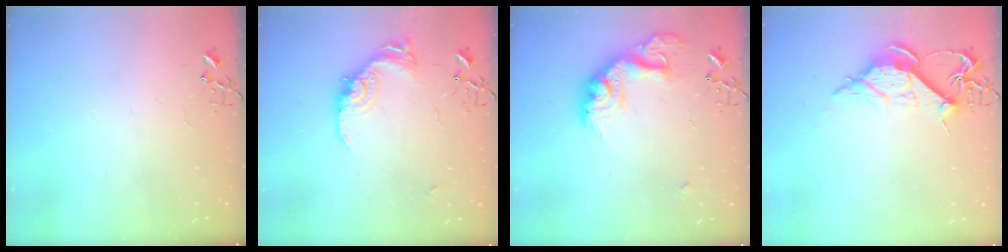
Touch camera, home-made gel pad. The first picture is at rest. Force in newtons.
{"total": 15.0, "press": 15.0, "slide": 0.8}
{"total": 19.6, "press": 19.6, "slide": 1.4}
{"total": 10.4, "press": 10.3, "slide": 1.1}